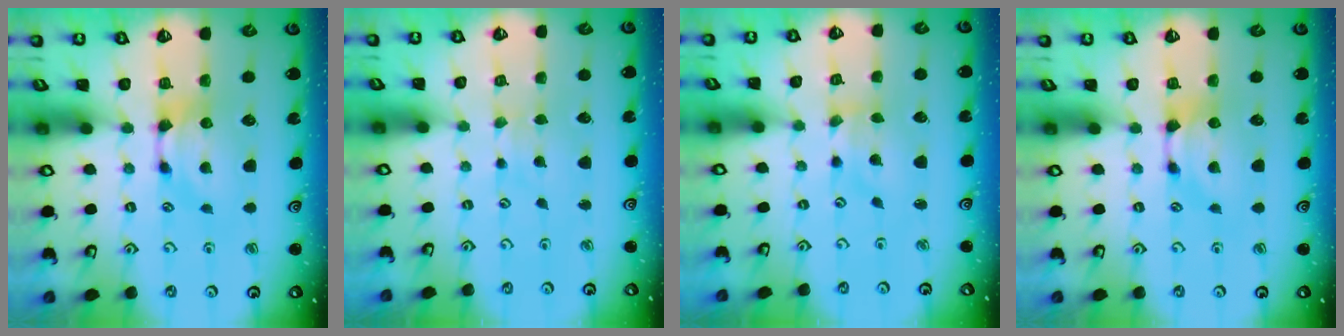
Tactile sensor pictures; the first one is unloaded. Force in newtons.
{"total": 2.9, "press": 2.9, "slide": 0.0}
{"total": 1.8, "press": 1.5, "slide": 1.1}
{"total": 0.6, "press": 0.2, "slide": 0.6}